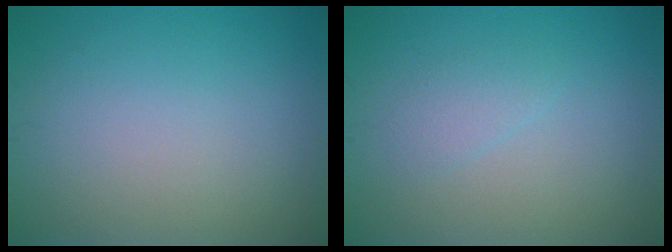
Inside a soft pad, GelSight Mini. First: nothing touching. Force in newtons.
{"total": 1.3, "press": 1.3, "slide": 0.2}